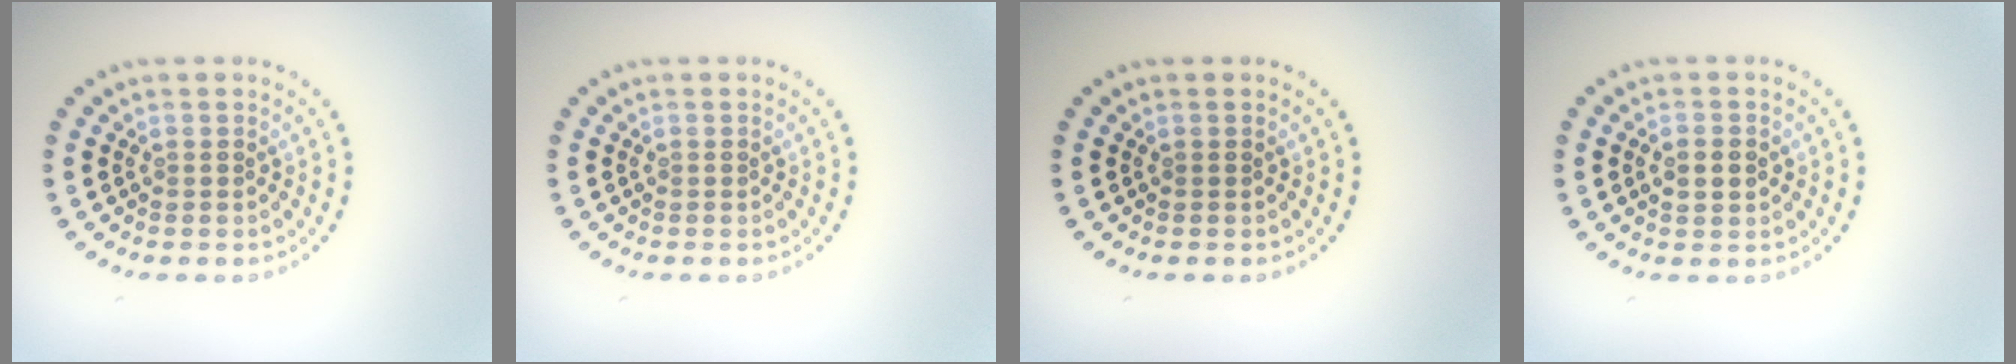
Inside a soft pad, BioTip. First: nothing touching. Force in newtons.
{"total": 0.0}
{"total": 0.0}
{"total": 2.4, "press": 2.4, "slide": 0.1}